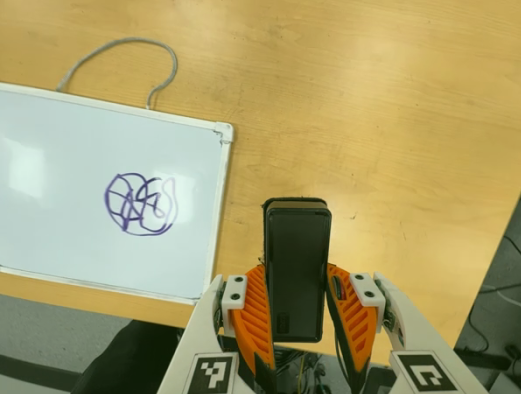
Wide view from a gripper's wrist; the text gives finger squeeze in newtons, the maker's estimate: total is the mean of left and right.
{"total": 5.1, "left": 3.3, "right": 6.9}